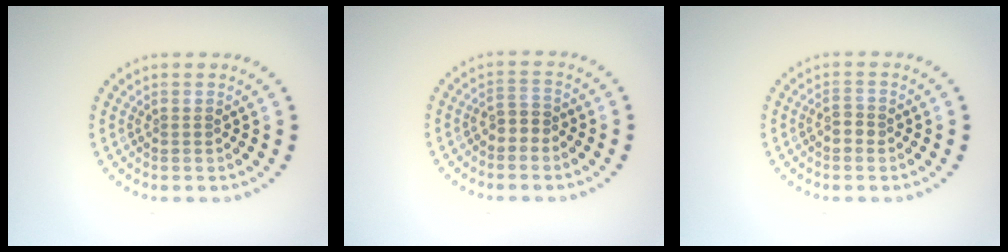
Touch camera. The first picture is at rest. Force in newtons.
{"total": 1.6, "press": 1.4, "slide": 0.7}
{"total": 1.3, "press": 1.3, "slide": 0.3}